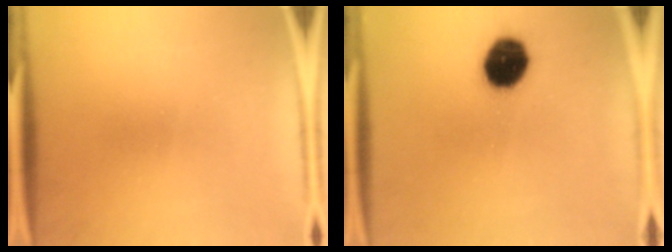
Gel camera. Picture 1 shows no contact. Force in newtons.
{"total": 11.9}